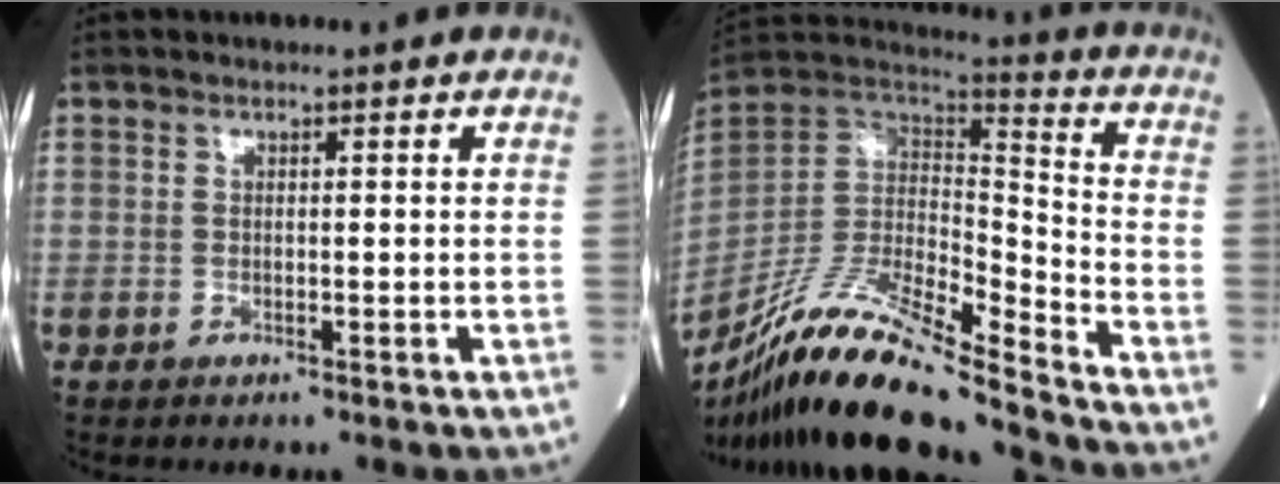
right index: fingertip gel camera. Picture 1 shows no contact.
{"total": 21.1, "force": [-17.0, 2.6, 12.4], "torque": [-0.267, -0.011, -0.318]}